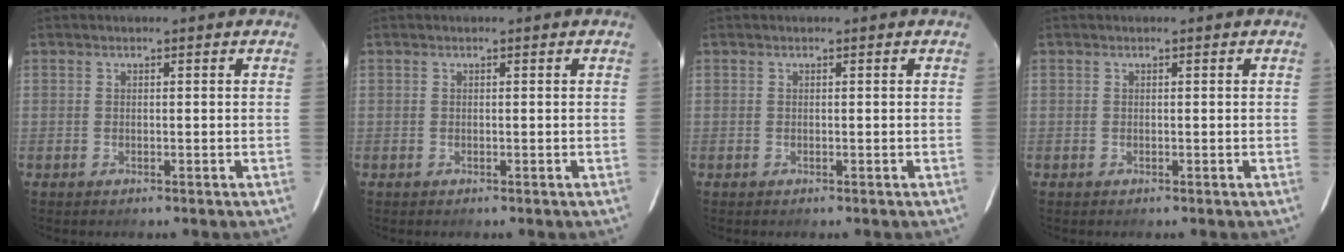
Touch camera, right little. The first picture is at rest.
{"total": 0.0}
{"total": 0.0}
{"total": 0.0}